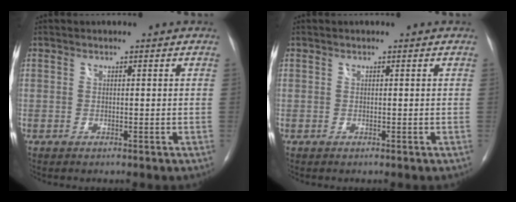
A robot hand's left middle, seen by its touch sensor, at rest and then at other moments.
{"total": 0.0}